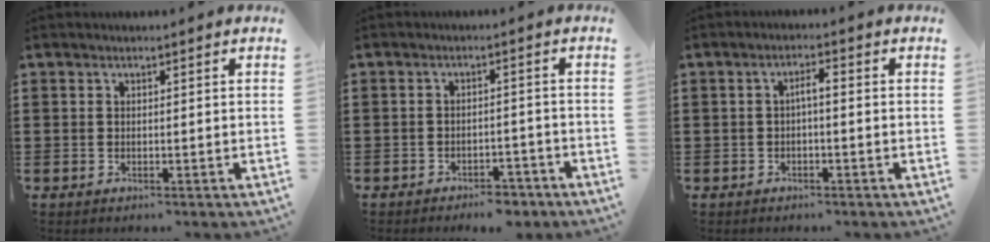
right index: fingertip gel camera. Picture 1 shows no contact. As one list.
[{"total": 3.3, "force": [-3.2, 0.5, 0.5], "torque": [-0.013, 0.002, -0.064]}, {"total": 1.9, "force": [-0.5, 0.3, 1.8], "torque": [-0.034, 0.004, -0.012]}]